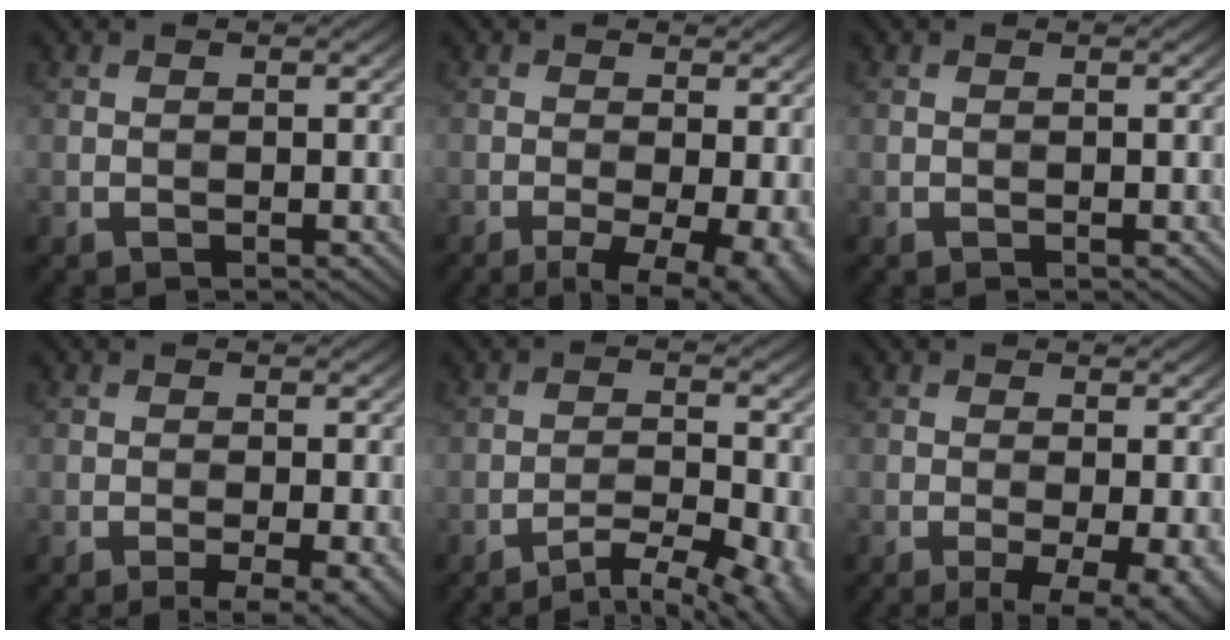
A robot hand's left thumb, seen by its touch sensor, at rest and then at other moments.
{"total": 8.2, "force": [-3.4, 2.9, 6.9], "torque": [-0.102, -0.012, -0.045]}
{"total": 0.0}
{"total": 4.0, "force": [-2.1, 0.6, 3.4], "torque": [-0.050, 0.000, -0.031]}
{"total": 7.2, "force": [-4.9, 1.9, 5.0], "torque": [-0.084, -0.002, -0.070]}
{"total": 6.2, "force": [-2.8, 1.7, 5.3], "torque": [-0.080, -0.008, -0.035]}